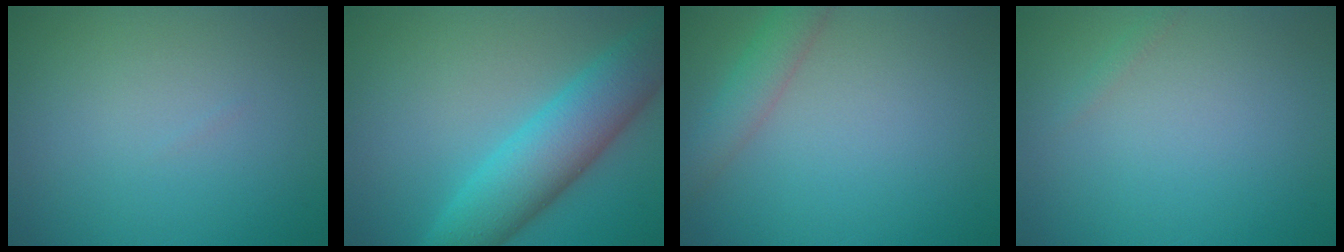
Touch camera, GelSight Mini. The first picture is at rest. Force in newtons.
{"total": 7.3, "press": 7.3, "slide": 0.2}
{"total": 2.8, "press": 2.8, "slide": 0.2}
{"total": 0.6, "press": 0.6, "slide": 0.0}